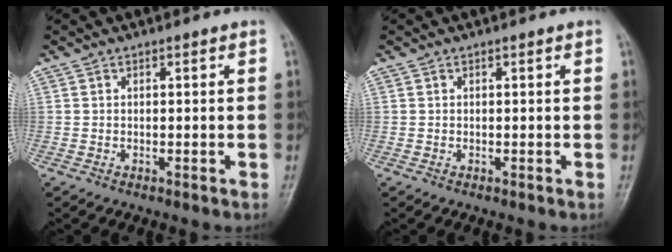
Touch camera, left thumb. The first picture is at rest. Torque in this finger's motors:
{"motor_torque": [-0.04, 0.05, -0.03, -0.02, 0.00]}